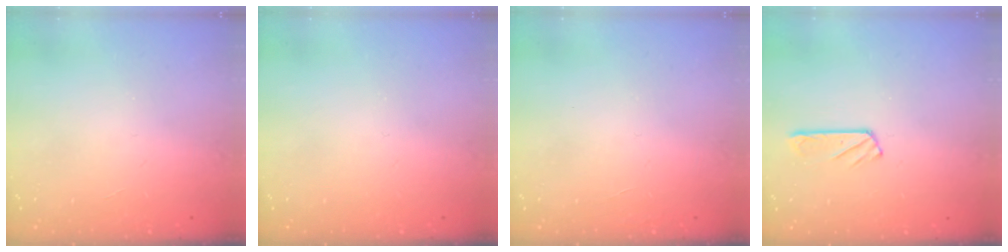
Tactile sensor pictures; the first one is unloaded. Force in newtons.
{"total": 0.0}
{"total": 0.0}
{"total": 2.9, "press": 2.9, "slide": 0.3}